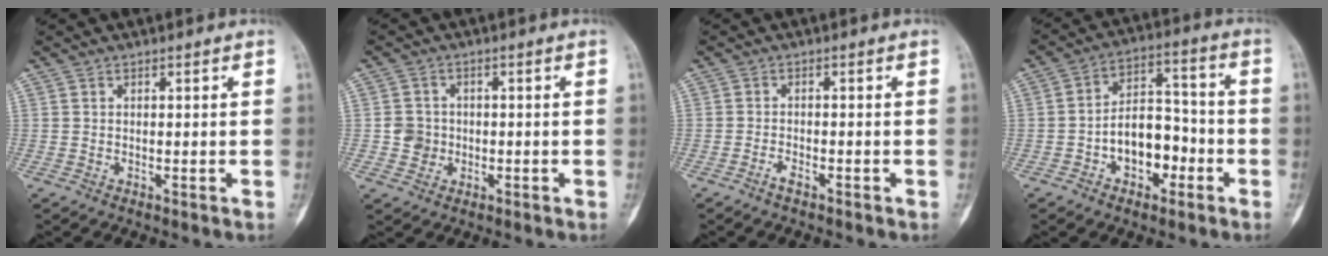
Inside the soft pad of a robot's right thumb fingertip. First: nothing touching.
{"total": 3.7, "force": [-0.4, 3.5, 0.8], "torque": [0.008, 0.007, -0.010]}
{"total": 1.5, "force": [-1.2, 0.4, 0.8], "torque": [-0.020, 0.005, -0.026]}
{"total": 10.6, "force": [-3.6, 6.9, 7.1], "torque": [-0.078, 0.050, -0.064]}